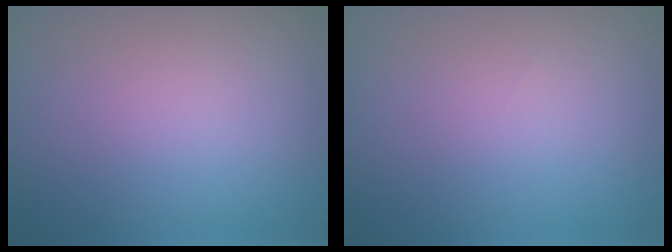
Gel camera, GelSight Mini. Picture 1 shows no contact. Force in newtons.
{"total": 0.0}